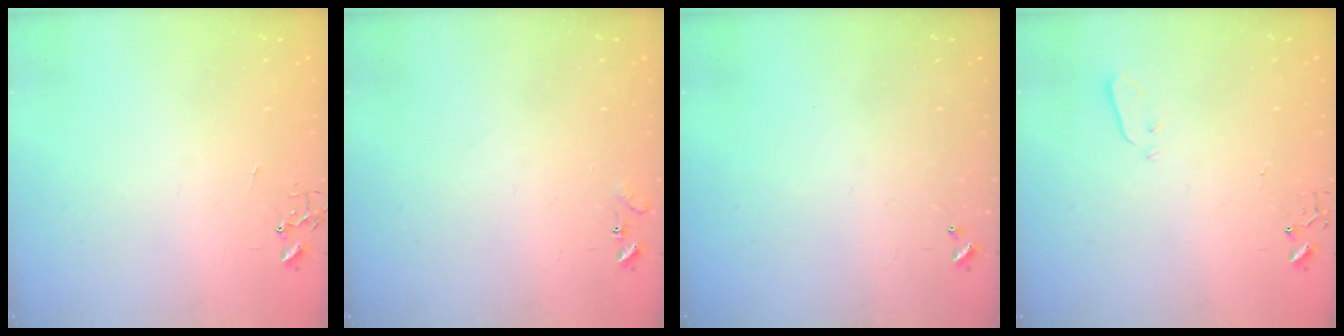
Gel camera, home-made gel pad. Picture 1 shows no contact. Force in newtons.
{"total": 7.7, "press": 7.6, "slide": 0.6}
{"total": 0.0}
{"total": 3.0, "press": 3.0, "slide": 0.3}